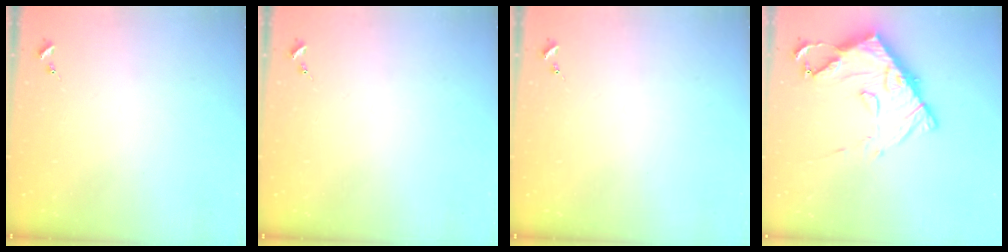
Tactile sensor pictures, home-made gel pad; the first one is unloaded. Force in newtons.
{"total": 0.0}
{"total": 0.0}
{"total": 16.0, "press": 16.0, "slide": 1.2}